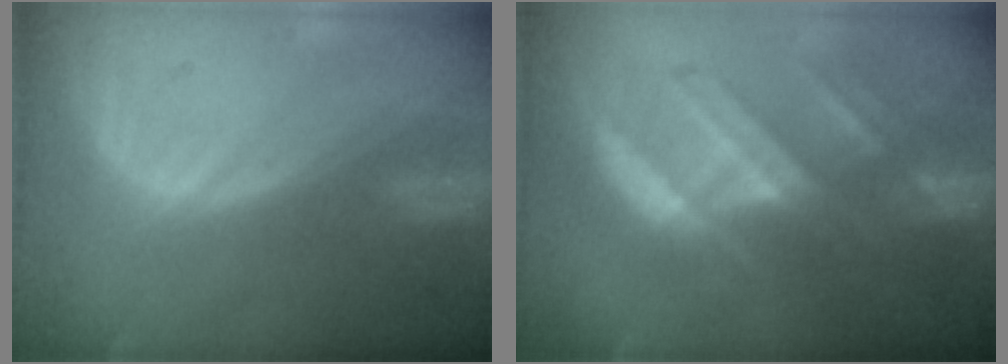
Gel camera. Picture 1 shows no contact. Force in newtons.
{"total": 7.6, "press": 7.4, "slide": 1.7}